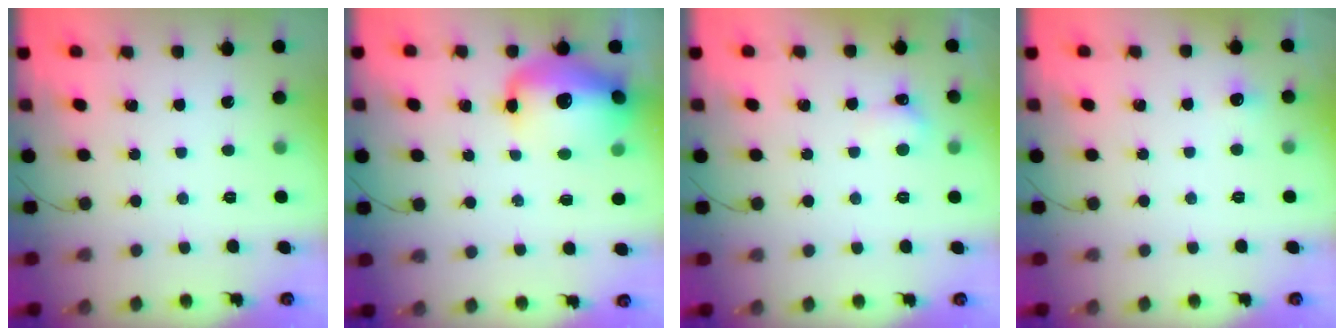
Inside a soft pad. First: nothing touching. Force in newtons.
{"total": 15.7, "press": 15.2, "slide": 4.0}
{"total": 4.7, "press": 4.5, "slide": 1.2}
{"total": 3.7, "press": 3.4, "slide": 1.4}